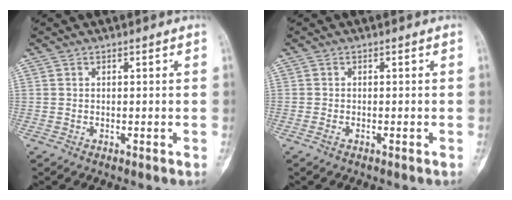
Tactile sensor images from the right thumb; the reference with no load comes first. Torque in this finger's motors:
{"motor_torque": [-0.17, 0.06, -0.02, 0.24, -0.03]}